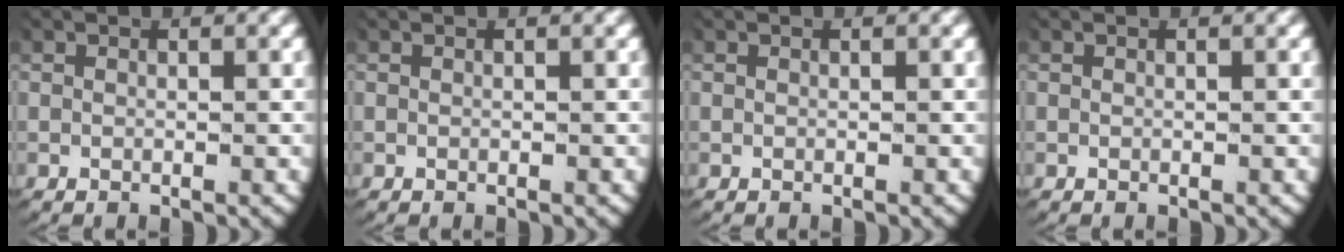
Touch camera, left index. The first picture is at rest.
{"total": 0.0}
{"total": 0.0}
{"total": 0.0}